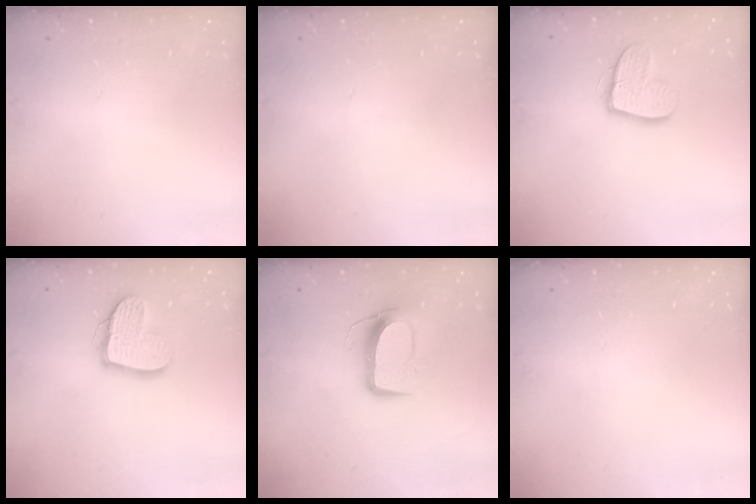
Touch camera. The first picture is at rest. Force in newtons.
{"total": 0.0}
{"total": 12.0, "press": 11.9, "slide": 0.9}
{"total": 14.0, "press": 13.9, "slide": 1.2}
{"total": 9.8, "press": 9.8, "slide": 1.0}
{"total": 0.0}